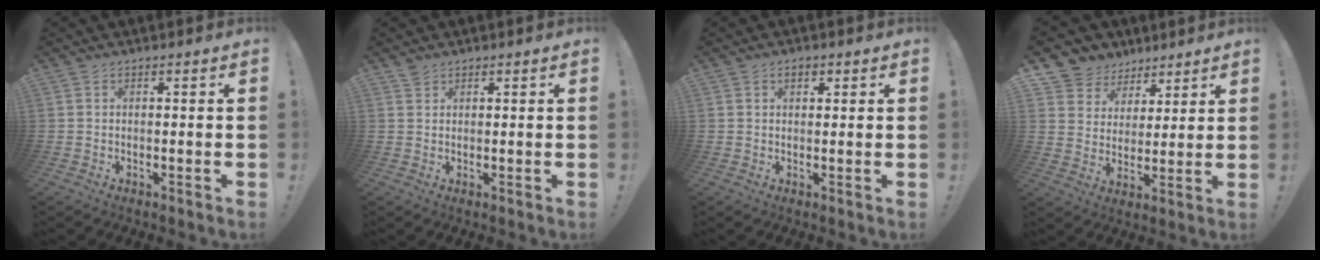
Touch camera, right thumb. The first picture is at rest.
{"total": 1.9, "force": [1.6, 0.9, 0.4], "torque": [-0.002, -0.006, 0.031]}
{"total": 2.1, "force": [1.0, 1.3, 1.3], "torque": [-0.017, 0.000, 0.015]}
{"total": 8.5, "force": [5.0, 6.8, 0.8], "torque": [-0.019, -0.037, 0.104]}